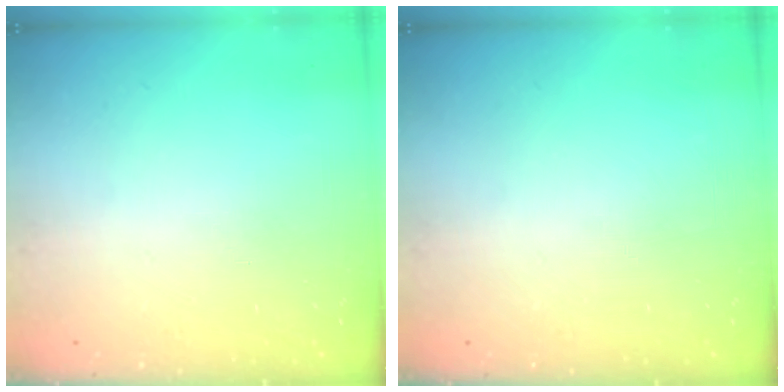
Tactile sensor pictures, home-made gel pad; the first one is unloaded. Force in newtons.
{"total": 0.0}